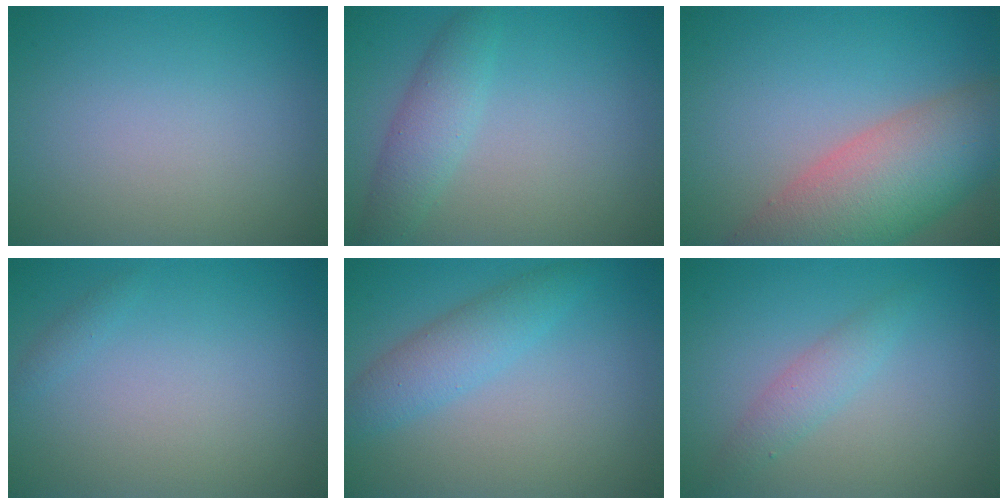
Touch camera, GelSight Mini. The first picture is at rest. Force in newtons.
{"total": 2.9, "press": 2.9, "slide": 0.2}
{"total": 10.0, "press": 10.0, "slide": 0.7}
{"total": 0.6, "press": 0.6, "slide": 0.0}
{"total": 3.2, "press": 3.2, "slide": 0.0}
{"total": 1.9, "press": 1.9, "slide": 0.0}